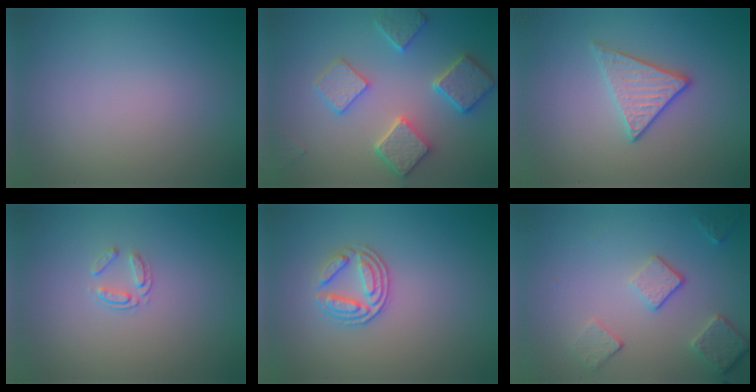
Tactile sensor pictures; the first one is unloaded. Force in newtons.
{"total": 5.1, "press": 4.6, "slide": 2.0}
{"total": 2.8, "press": 2.7, "slide": 0.6}
{"total": 1.4, "press": 0.9, "slide": 1.1}
{"total": 2.9, "press": 2.6, "slide": 1.1}
{"total": 3.5, "press": 2.7, "slide": 2.1}